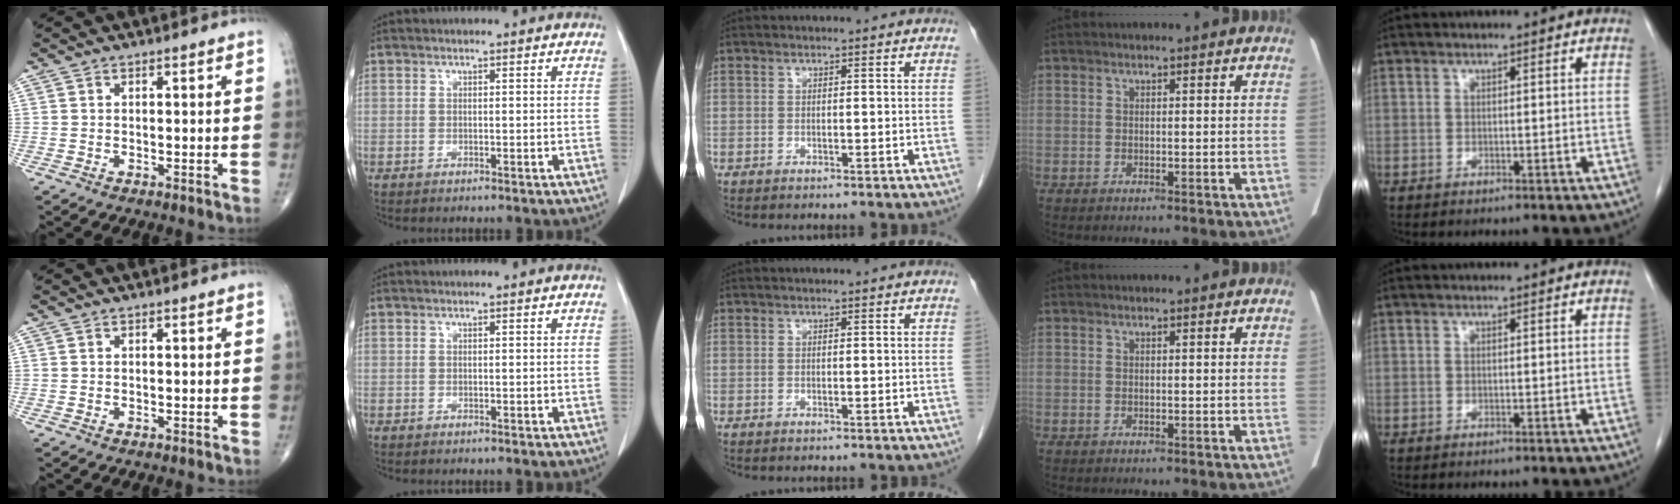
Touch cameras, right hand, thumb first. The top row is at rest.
{}